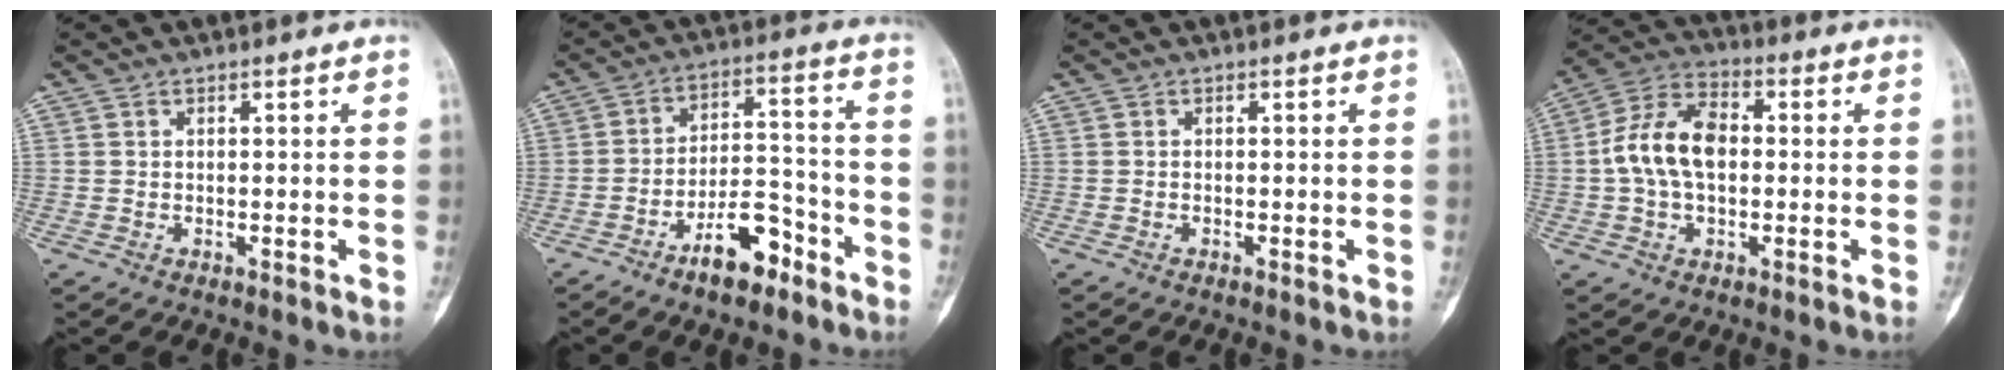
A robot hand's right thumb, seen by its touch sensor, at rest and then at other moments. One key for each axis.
{"total": 10.2, "fx": -6.4, "fy": 4.4, "fz": 6.7, "tx": -0.099, "ty": 0.057, "tz": -0.107}
{"total": 0.0}
{"total": 11.9, "fx": 0.2, "fy": 7.5, "fz": 9.2, "tx": -0.172, "ty": 0.029, "tz": -0.003}